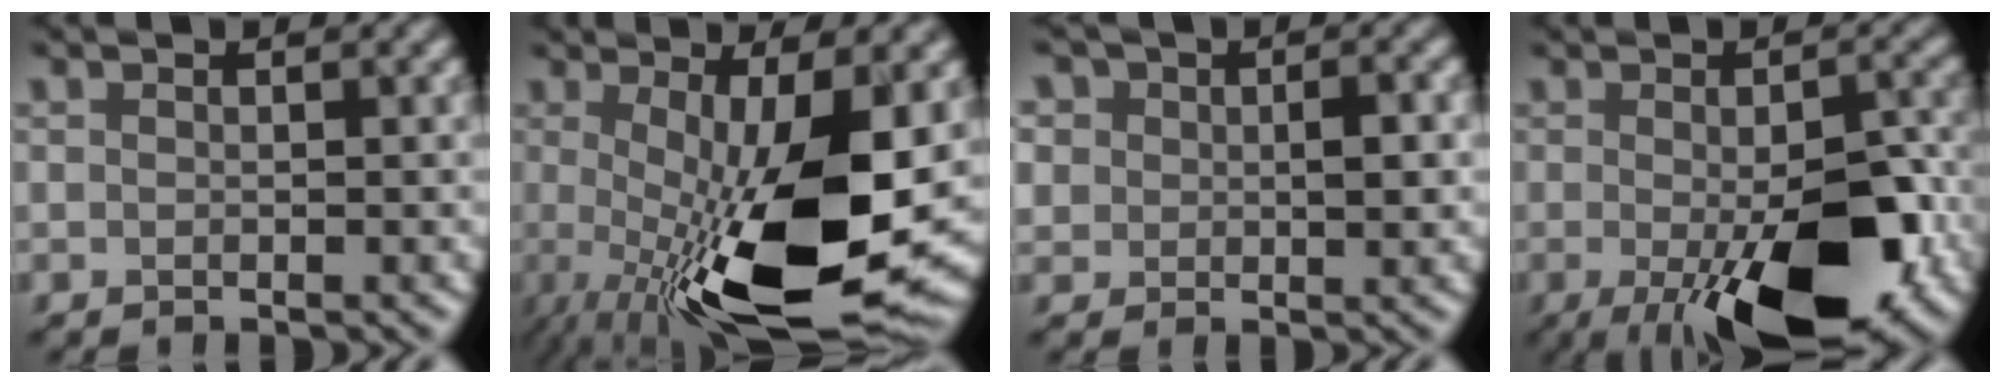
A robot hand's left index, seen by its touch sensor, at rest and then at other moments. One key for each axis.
{"total": 14.6, "fx": -2.1, "fy": 4.8, "fz": 13.6, "tx": -0.220, "ty": -0.032, "tz": -0.026}
{"total": 5.2, "fx": 1.5, "fy": 4.1, "fz": 2.8, "tx": -0.039, "ty": 0.014, "tz": 0.020}
{"total": 12.7, "fx": -4.3, "fy": 4.5, "fz": 11.1, "tx": -0.151, "ty": -0.014, "tz": -0.063}